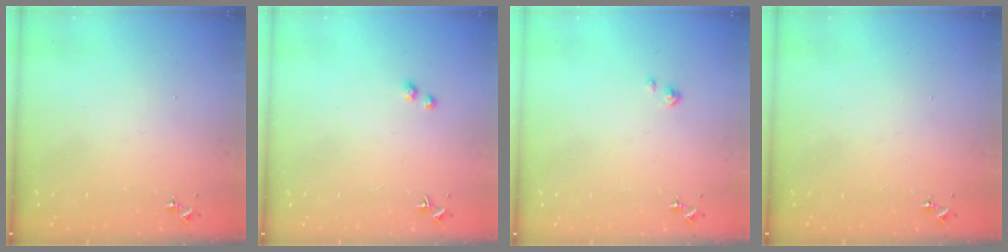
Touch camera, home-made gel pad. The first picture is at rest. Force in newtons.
{"total": 1.7, "press": 1.6, "slide": 0.1}
{"total": 1.0, "press": 1.0, "slide": 0.2}
{"total": 0.0}